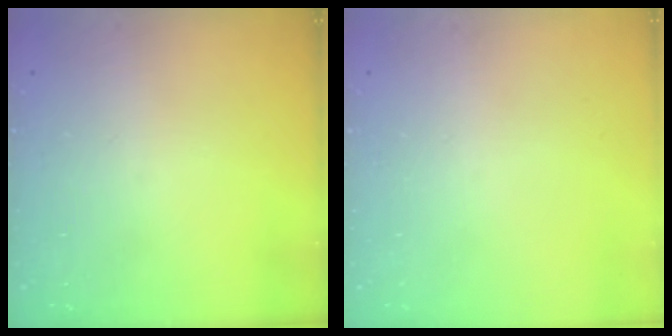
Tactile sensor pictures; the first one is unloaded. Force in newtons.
{"total": 0.0}